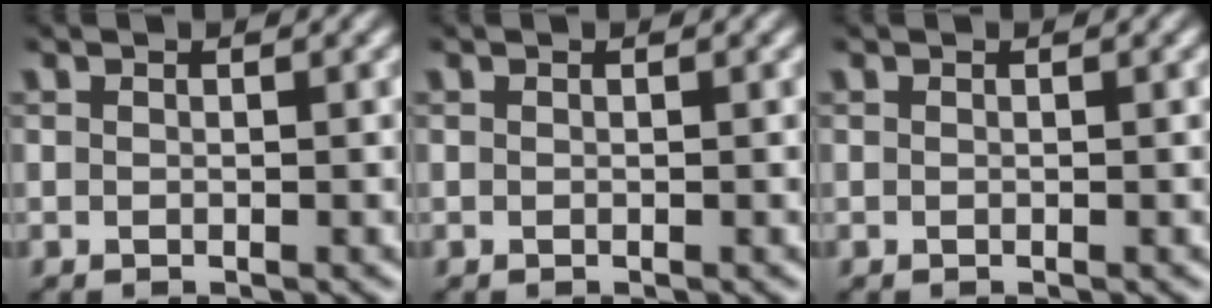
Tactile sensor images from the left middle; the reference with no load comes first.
{"total": 0.0}
{"total": 0.0}